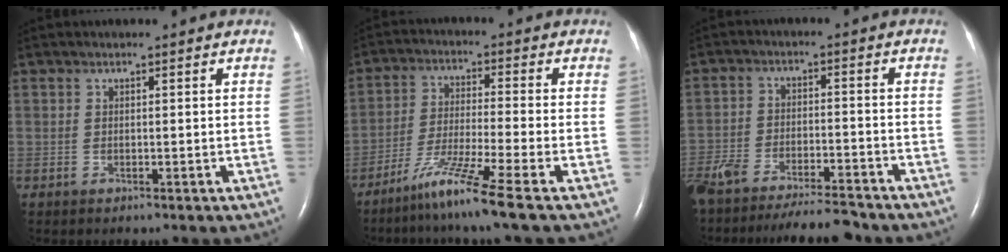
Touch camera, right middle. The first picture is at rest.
{"total": 8.8, "force": [-6.2, -2.0, 6.0], "torque": [-0.117, -0.038, -0.120]}
{"total": 16.7, "force": [-14.9, 2.8, 6.9], "torque": [-0.156, -0.020, -0.230]}